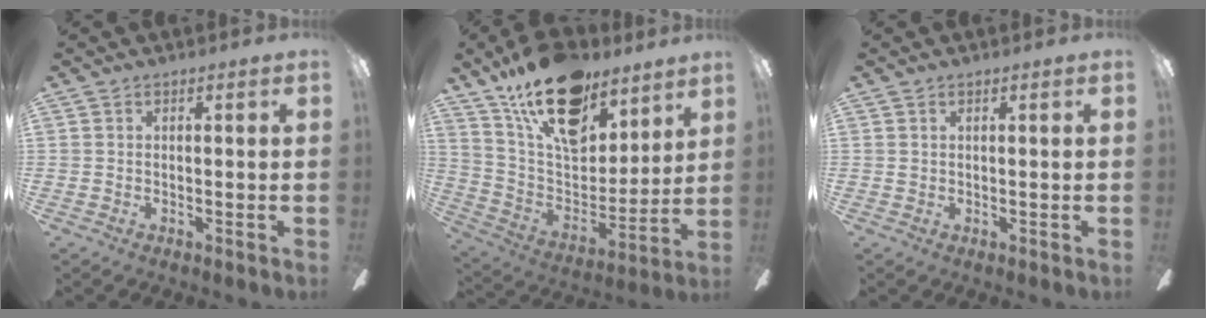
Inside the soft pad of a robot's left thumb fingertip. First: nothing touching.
{"total": 22.2, "force": [15.0, 11.3, 11.8], "torque": [-0.200, -0.088, 0.267]}
{"total": 0.6, "force": [0.4, 0.4, 0.3], "torque": [-0.008, 0.004, 0.006]}